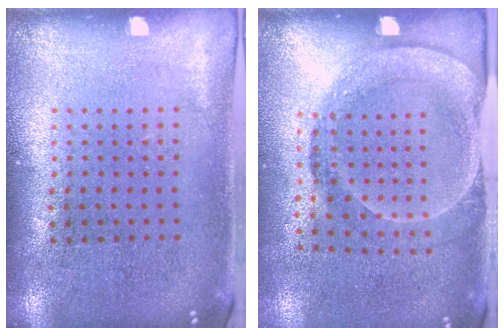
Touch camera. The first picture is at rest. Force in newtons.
{"total": 1.6, "press": 1.2, "slide": 1.1}